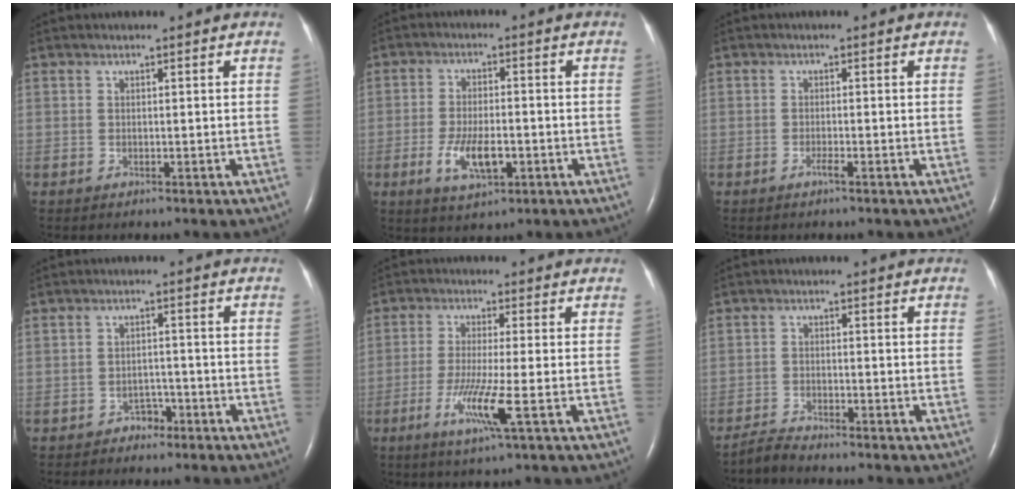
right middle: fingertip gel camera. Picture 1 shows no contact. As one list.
[{"total": 6.6, "force": [-2.3, 2.4, 5.7], "torque": [-0.115, -0.007, -0.035]}, {"total": 1.0, "force": [-0.7, -0.1, 0.7], "torque": [-0.018, -0.001, -0.012]}, {"total": 2.3, "force": [-1.7, 1.5, 0.6], "torque": [-0.008, 0.007, -0.025]}, {"total": 7.0, "force": [-2.6, -0.7, 6.4], "torque": [-0.132, -0.022, -0.050]}, {"total": 2.3, "force": [-2.3, -0.3, 0.0], "torque": [-0.001, -0.013, -0.047]}]